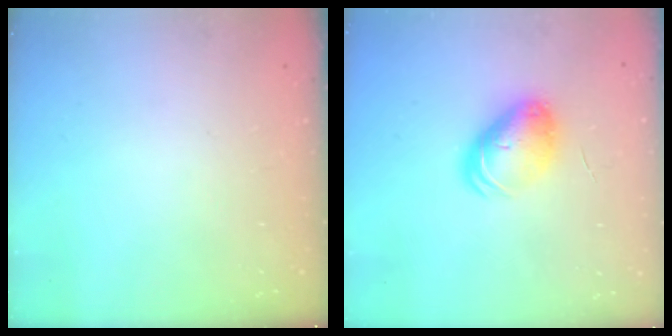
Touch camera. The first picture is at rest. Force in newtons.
{"total": 8.3, "press": 8.2, "slide": 0.7}